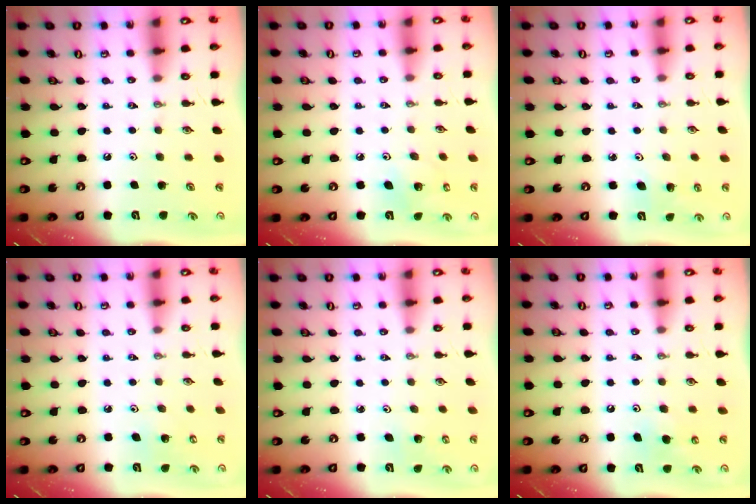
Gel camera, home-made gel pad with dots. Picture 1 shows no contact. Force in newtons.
{"total": 4.6, "press": 4.6, "slide": 0.2}
{"total": 4.8, "press": 4.6, "slide": 1.3}
{"total": 4.4, "press": 4.4, "slide": 0.3}
{"total": 1.4, "press": 1.4, "slide": 0.1}
{"total": 6.9, "press": 6.9, "slide": 0.9}